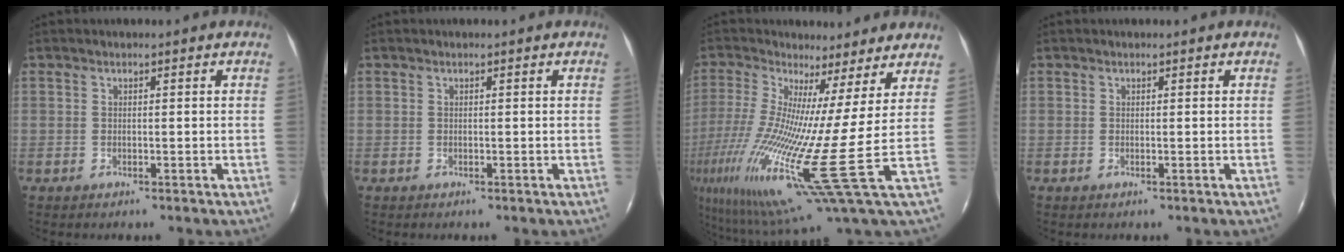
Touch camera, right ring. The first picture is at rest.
{"total": 0.0}
{"total": 20.3, "force": [-1.8, 0.8, 20.2], "torque": [-0.382, -0.068, -0.042]}
{"total": 0.0}